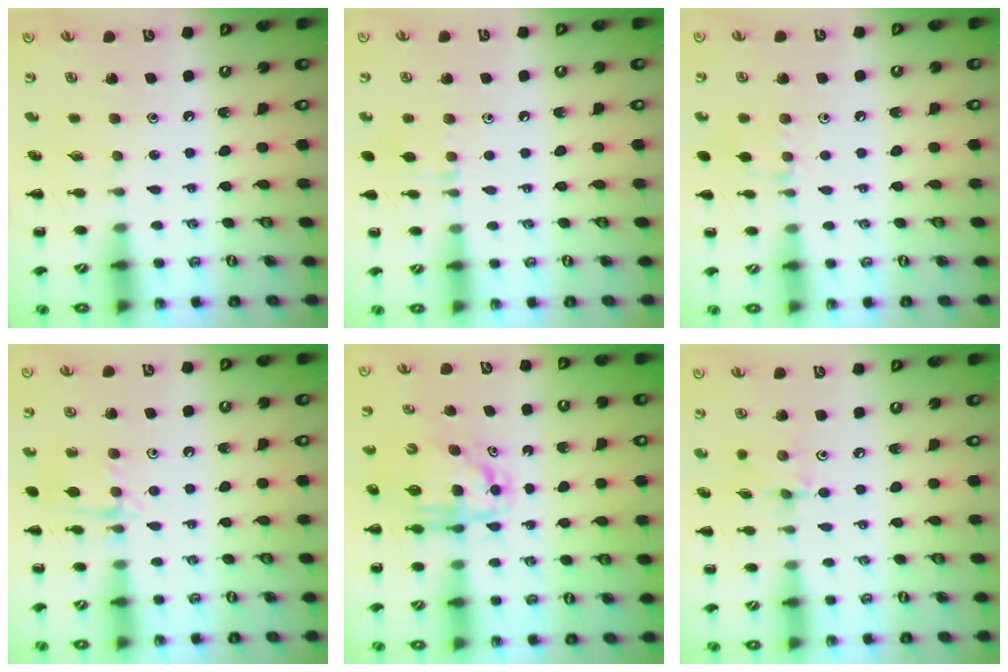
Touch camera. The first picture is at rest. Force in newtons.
{"total": 7.1, "press": 6.6, "slide": 2.7}
{"total": 7.0, "press": 6.7, "slide": 2.1}
{"total": 10.7, "press": 10.6, "slide": 0.7}
{"total": 6.6, "press": 6.5, "slide": 1.1}
{"total": 2.2, "press": 2.2, "slide": 0.5}